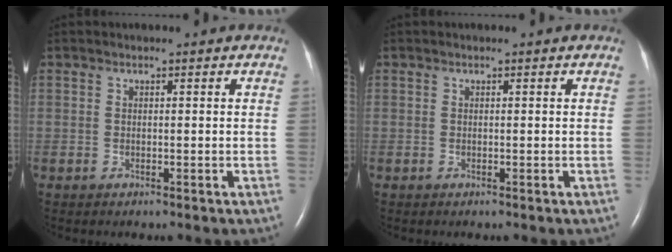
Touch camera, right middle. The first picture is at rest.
{"total": 0.0}